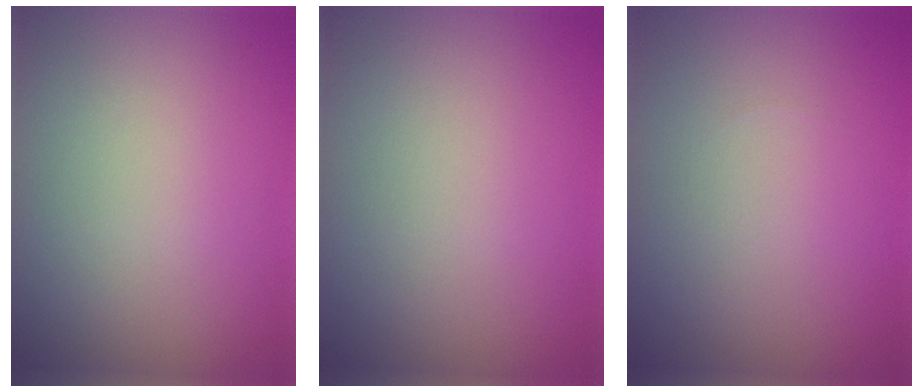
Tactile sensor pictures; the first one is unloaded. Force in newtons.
{"total": 0.0}
{"total": 0.0}